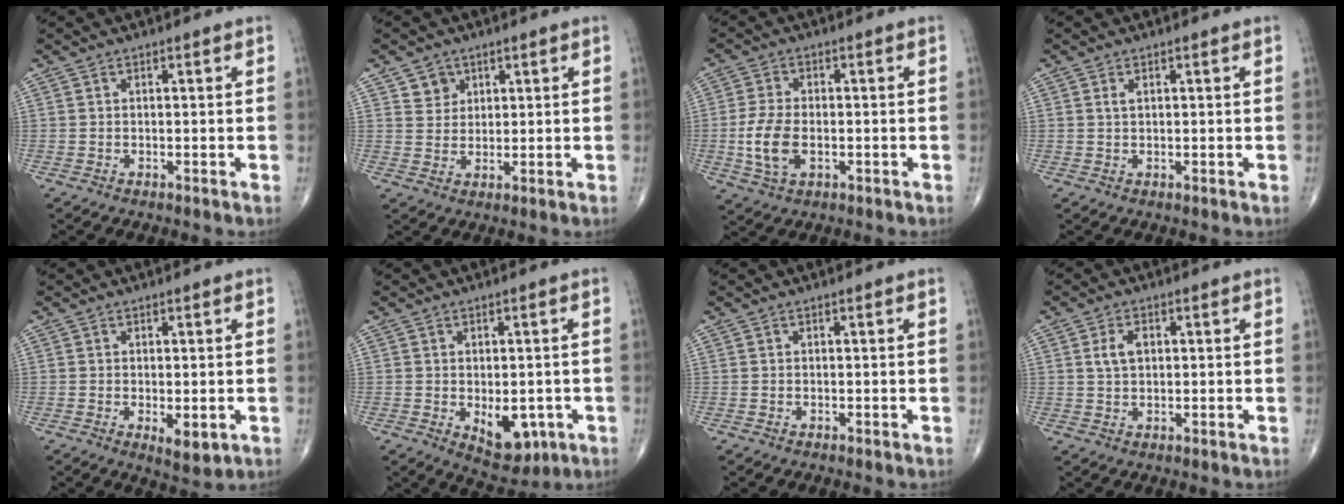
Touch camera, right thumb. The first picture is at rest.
{"total": 3.7, "force": [2.1, 3.0, 0.6], "torque": [0.010, -0.014, 0.036]}
{"total": 7.5, "force": [-1.4, 4.3, 6.1], "torque": [-0.129, 0.001, -0.026]}
{"total": 1.0, "force": [0.4, 0.5, 0.8], "torque": [-0.017, 0.004, 0.010]}
{"total": 4.0, "force": [-0.9, 1.8, 3.5], "torque": [-0.044, -0.011, -0.006]}
{"total": 7.9, "force": [-2.0, 4.7, 6.0], "torque": [-0.052, -0.005, -0.014]}
{"total": 0.0}
{"total": 3.7, "force": [0.9, 2.3, 2.7], "torque": [-0.051, 0.003, 0.017]}